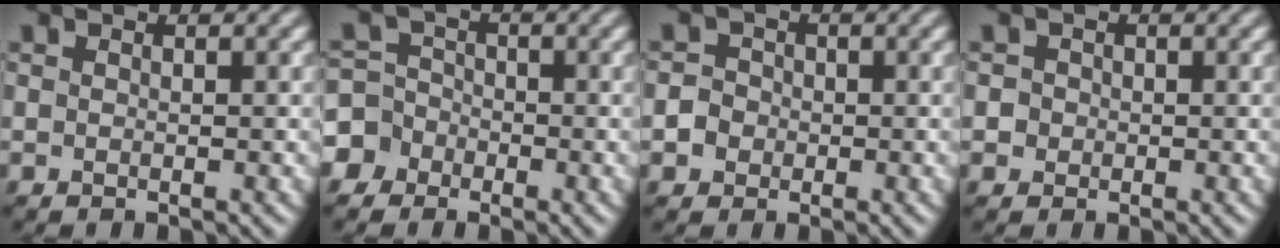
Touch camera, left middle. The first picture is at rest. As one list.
[{"total": 5.5, "force": [-2.9, 4.6, 0.8], "torque": [0.000, 0.006, -0.081]}, {"total": 2.8, "force": [-0.6, 2.6, 0.8], "torque": [0.010, 0.018, -0.027]}, {"total": 1.5, "force": [0.2, 1.5, 0.4], "torque": [0.006, 0.008, 0.003]}]